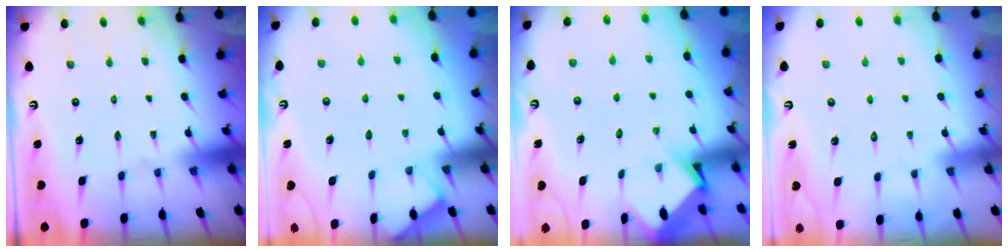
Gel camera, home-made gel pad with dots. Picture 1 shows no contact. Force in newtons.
{"total": 3.0, "press": 2.9, "slide": 0.5}
{"total": 3.2, "press": 3.2, "slide": 0.3}
{"total": 2.8, "press": 2.8, "slide": 0.3}